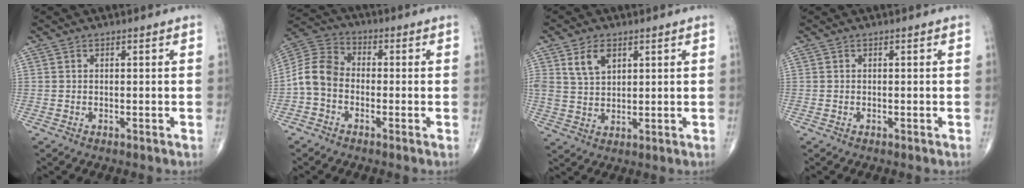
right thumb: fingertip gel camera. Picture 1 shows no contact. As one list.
[{"total": 8.0, "force": [-1.9, 6.0, 4.9], "torque": [-0.086, 0.028, -0.055]}, {"total": 6.0, "force": [3.0, 3.7, 3.8], "torque": [-0.060, -0.014, 0.061]}, {"total": 0.0}]